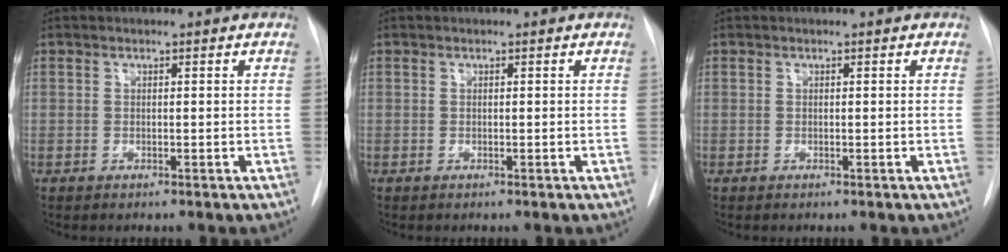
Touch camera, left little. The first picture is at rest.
{"total": 0.0}
{"total": 0.0}